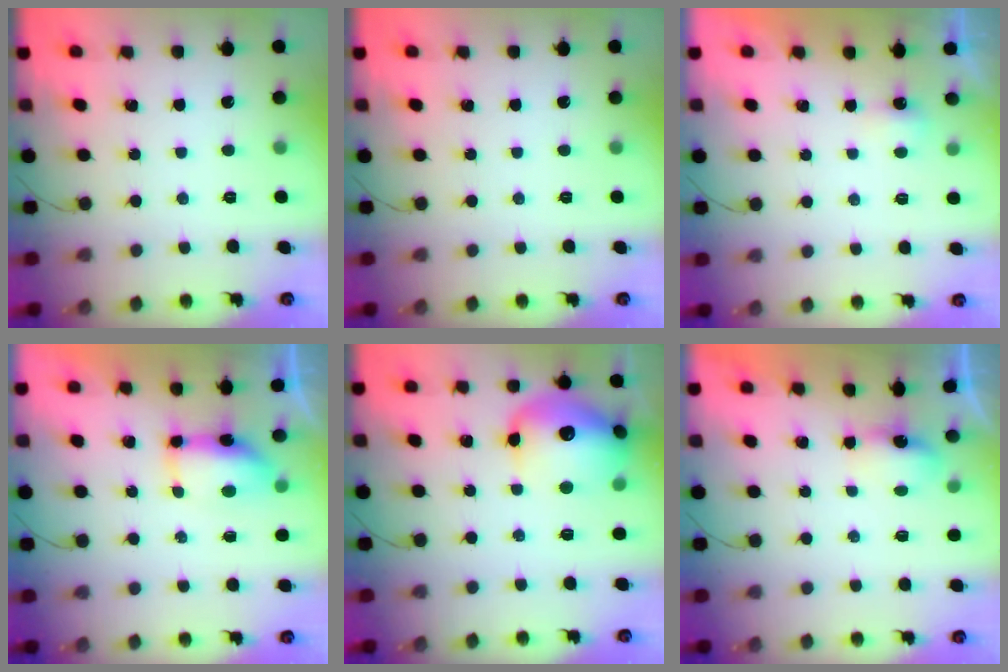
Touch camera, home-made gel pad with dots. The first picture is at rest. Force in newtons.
{"total": 0.0}
{"total": 2.3, "press": 2.2, "slide": 0.6}
{"total": 12.1, "press": 8.2, "slide": 8.9}
{"total": 17.7, "press": 17.6, "slide": 2.3}
{"total": 4.1, "press": 3.9, "slide": 0.9}